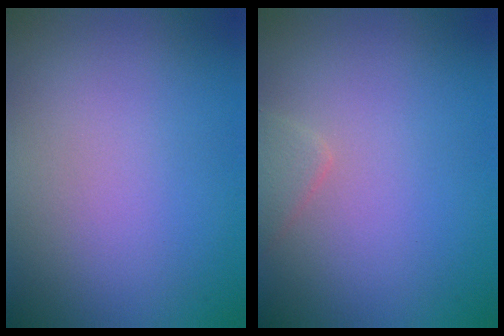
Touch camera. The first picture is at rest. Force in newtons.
{"total": 1.3, "press": 1.2, "slide": 0.1}